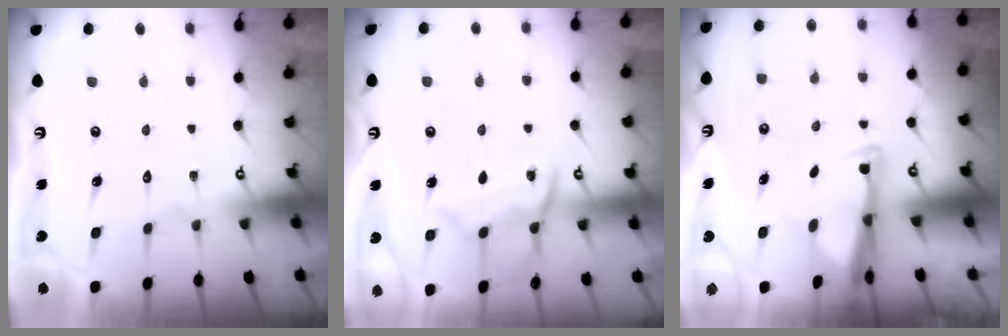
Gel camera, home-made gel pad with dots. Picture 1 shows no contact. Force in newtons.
{"total": 9.9, "press": 9.9, "slide": 0.7}
{"total": 2.9, "press": 2.7, "slide": 0.9}